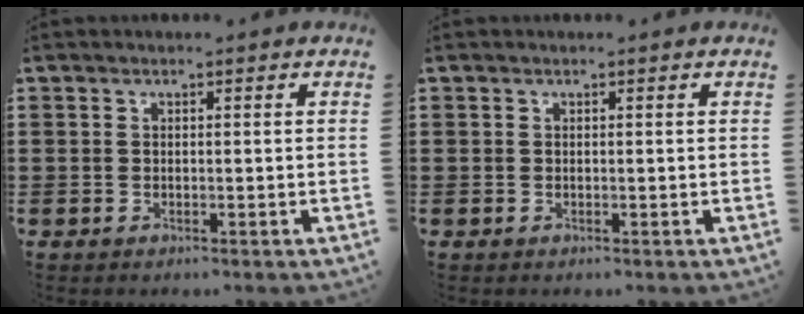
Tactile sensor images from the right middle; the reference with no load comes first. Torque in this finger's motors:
{"motor_torque": [0.00, 0.00, 0.00, 0.00]}